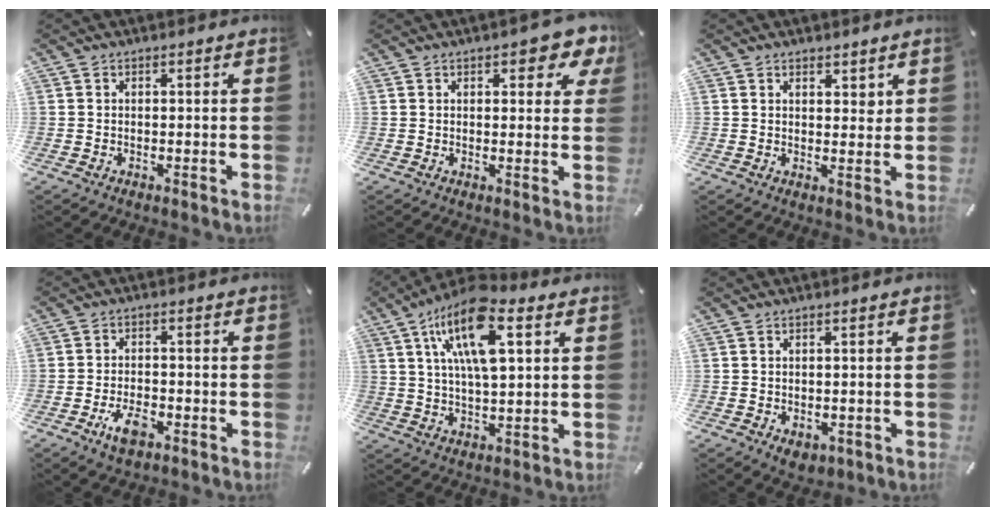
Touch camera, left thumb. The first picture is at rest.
{"total": 6.0, "force": [3.5, 3.0, 3.9], "torque": [-0.046, -0.016, 0.056]}
{"total": 2.7, "force": [2.0, 1.7, 0.8], "torque": [0.006, -0.013, 0.031]}
{"total": 6.0, "force": [-3.2, 3.0, 4.1], "torque": [-0.081, 0.012, -0.056]}
{"total": 15.8, "force": [7.0, 6.1, 12.8], "torque": [-0.247, -0.014, 0.115]}
{"total": 2.7, "force": [-1.2, 2.1, 1.3], "torque": [-0.010, 0.002, -0.021]}